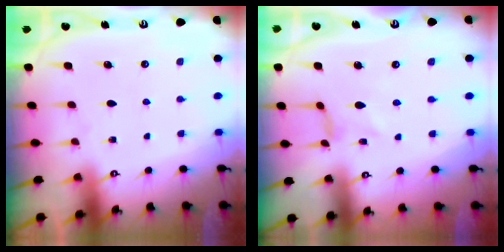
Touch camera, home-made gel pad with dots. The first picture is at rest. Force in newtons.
{"total": 0.0}